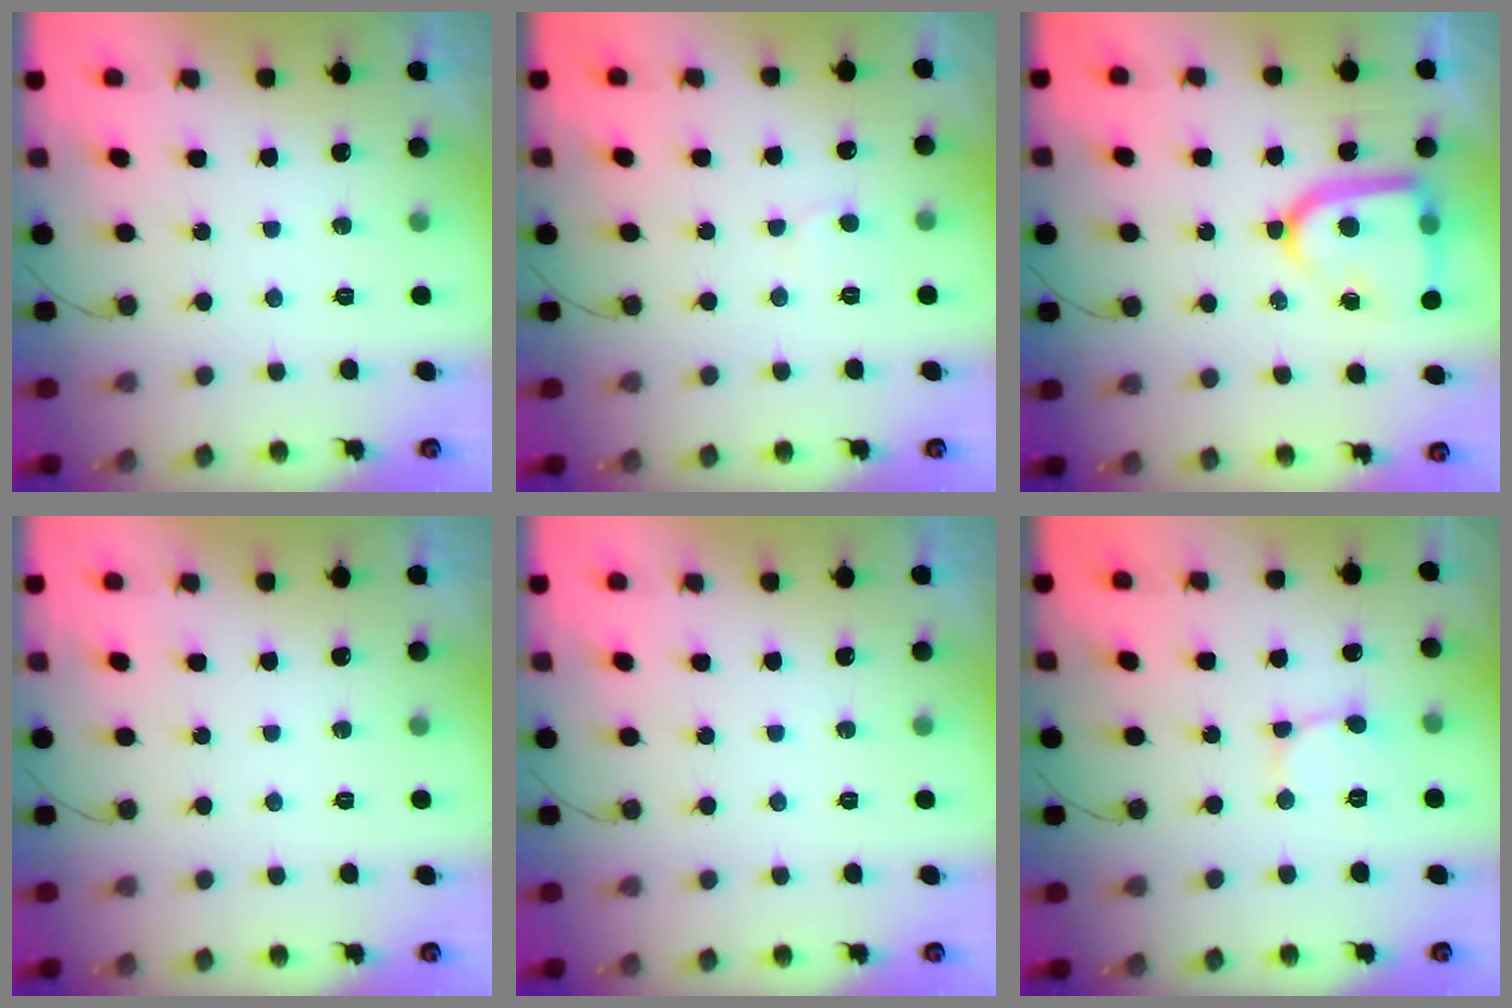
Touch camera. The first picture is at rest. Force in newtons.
{"total": 4.6, "press": 4.6, "slide": 0.6}
{"total": 16.3, "press": 16.2, "slide": 1.6}
{"total": 0.0}
{"total": 0.0}
{"total": 2.6, "press": 2.6, "slide": 0.2}